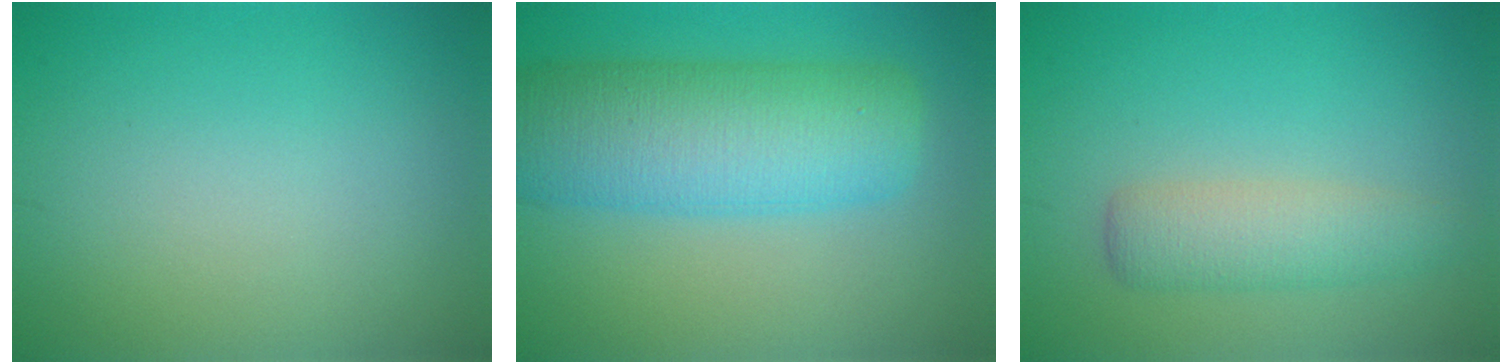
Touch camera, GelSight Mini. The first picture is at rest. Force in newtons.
{"total": 9.5, "press": 9.5, "slide": 0.2}
{"total": 3.4, "press": 3.4, "slide": 0.1}